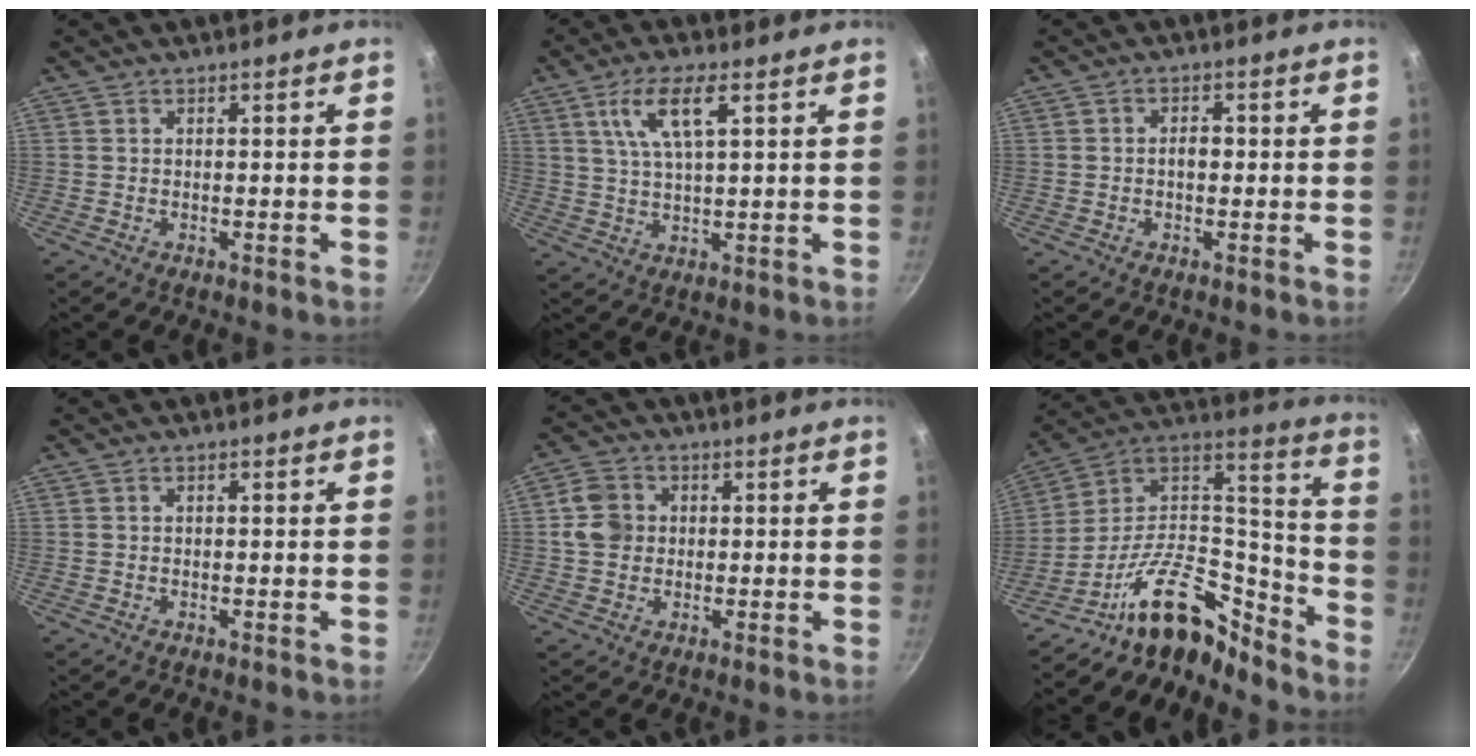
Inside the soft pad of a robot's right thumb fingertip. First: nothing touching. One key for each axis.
{"total": 8.7, "fx": 3.5, "fy": 2.5, "fz": 7.6, "tx": -0.145, "ty": -0.001, "tz": 0.070}
{"total": 2.3, "fx": -0.2, "fy": 1.5, "fz": 1.7, "tx": -0.017, "ty": 0.009, "tz": -0.005}
{"total": 0.6, "fx": 0.1, "fy": 0.4, "fz": 0.4, "tx": -0.007, "ty": 0.005, "tz": 0.002}
{"total": 6.4, "fx": 0.5, "fy": 5.6, "fz": 3.1, "tx": -0.038, "ty": 0.005, "tz": -0.002}
{"total": 19.3, "fx": -14.2, "fy": 8.2, "fz": 10.2, "tx": -0.120, "ty": 0.124, "tz": -0.259}